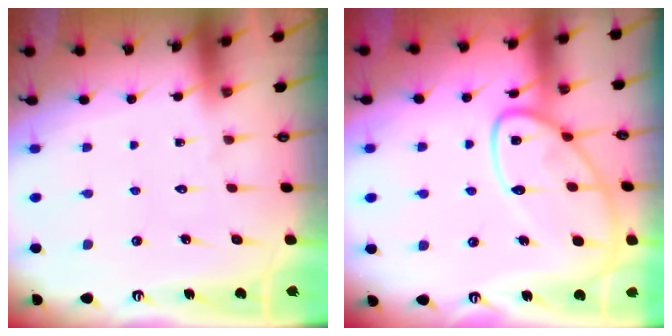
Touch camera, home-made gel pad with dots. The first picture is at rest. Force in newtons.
{"total": 14.1, "press": 14.1, "slide": 0.9}